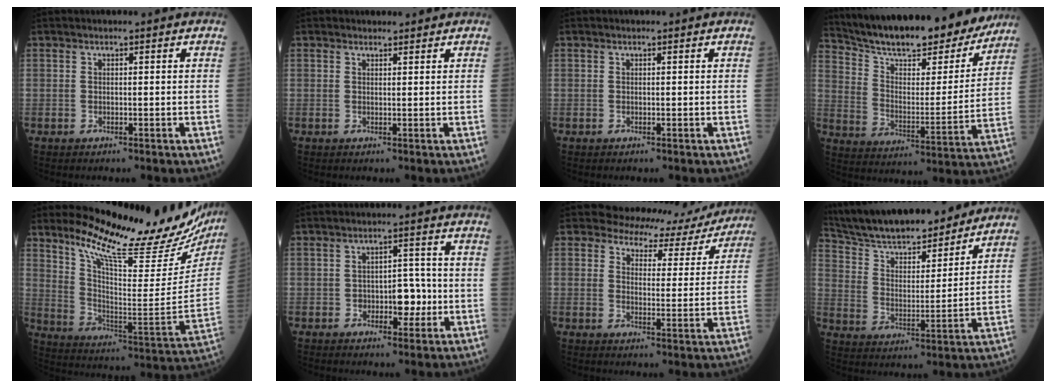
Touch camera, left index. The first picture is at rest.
{"total": 1.1, "force": [1.1, 0.2, 0.0], "torque": [-0.011, 0.000, 0.018]}
{"total": 0.0}
{"total": 23.4, "force": [21.0, 4.1, 9.4], "torque": [-0.154, -0.022, 0.305]}
{"total": 25.4, "force": [21.9, 4.2, 12.1], "torque": [-0.196, -0.078, 0.302]}
{"total": 4.9, "force": [-1.2, 2.6, 3.9], "torque": [-0.052, 0.011, -0.016]}
{"total": 10.9, "force": [10.4, 3.4, 0.5], "torque": [0.007, -0.015, 0.109]}
{"total": 19.5, "force": [17.7, 3.3, 7.6], "torque": [-0.133, 0.010, 0.288]}